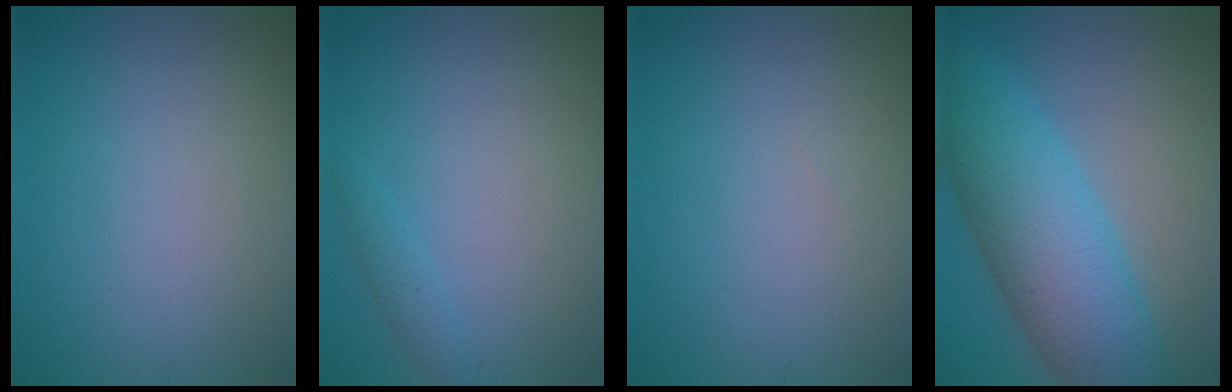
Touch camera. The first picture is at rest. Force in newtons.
{"total": 1.2, "press": 1.2, "slide": 0.1}
{"total": 0.0}
{"total": 9.9, "press": 9.9, "slide": 0.2}